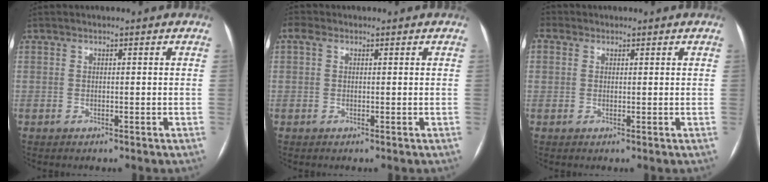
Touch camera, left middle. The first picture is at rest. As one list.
[{"total": 1.9, "force": [-1.0, -1.6, -0.4], "torque": [0.016, 0.002, -0.020]}, {"total": 0.7, "force": [-0.6, -0.1, -0.3], "torque": [0.017, -0.002, -0.011]}]